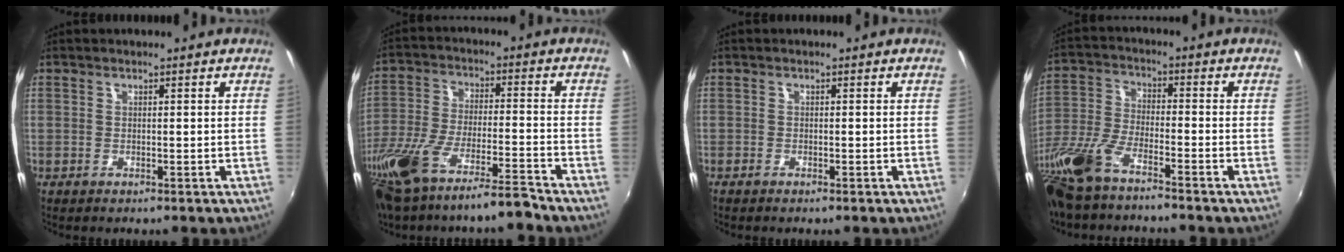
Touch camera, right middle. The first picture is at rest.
{"total": 17.4, "force": [-13.7, 2.2, 10.4], "torque": [-0.225, -0.042, -0.247]}
{"total": 0.8, "force": [-0.7, 0.1, 0.3], "torque": [-0.008, -0.004, -0.015]}
{"total": 14.3, "force": [-10.8, 3.3, 8.8], "torque": [-0.203, -0.031, -0.216]}